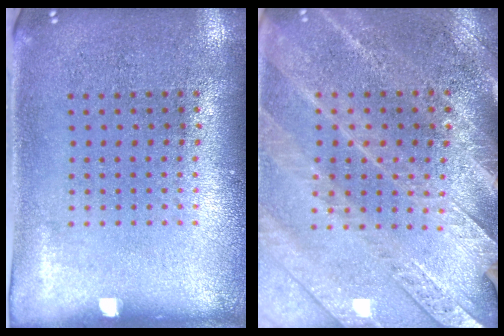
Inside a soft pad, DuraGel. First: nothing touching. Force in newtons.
{"total": 2.8, "press": 2.7, "slide": 0.6}